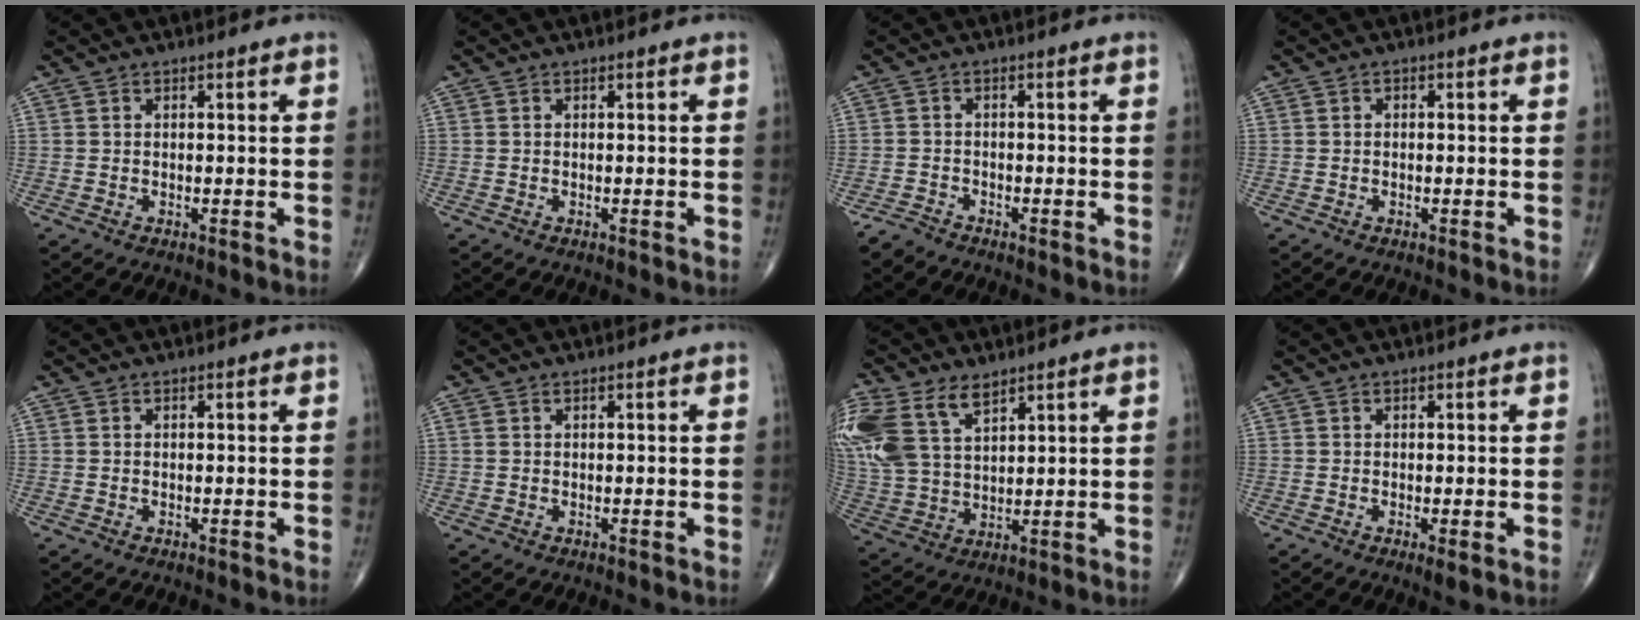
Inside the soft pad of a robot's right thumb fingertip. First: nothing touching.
{"total": 0.0}
{"total": 1.9, "force": [-1.8, 0.6, -0.1], "torque": [-0.001, -0.002, -0.039]}
{"total": 0.7, "force": [0.0, 0.5, 0.5], "torque": [-0.006, 0.003, -0.001]}
{"total": 0.0}
{"total": 0.5, "force": [0.3, 0.2, 0.4], "torque": [-0.011, 0.010, 0.008]}
{"total": 17.7, "force": [9.1, 10.5, 11.1], "torque": [-0.267, -0.002, 0.185]}
{"total": 1.4, "force": [-0.3, 0.2, 1.3], "torque": [-0.026, -0.007, -0.008]}